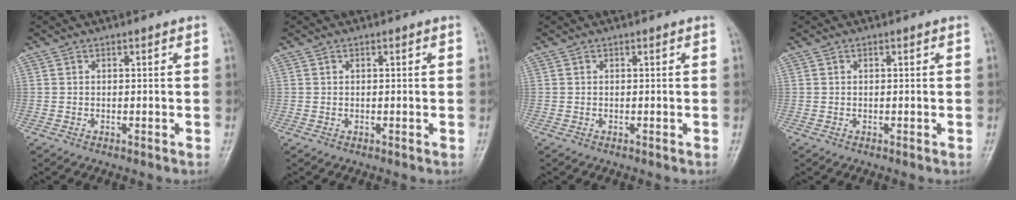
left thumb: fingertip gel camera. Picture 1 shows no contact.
{"total": 0.0}
{"total": 0.0}
{"total": 0.0}